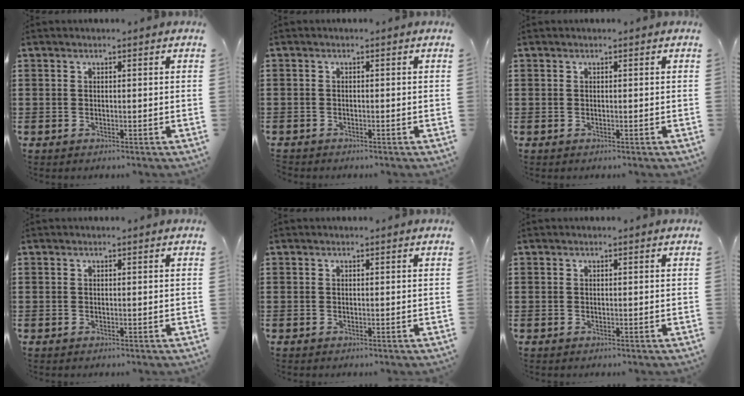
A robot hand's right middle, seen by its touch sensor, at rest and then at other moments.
{"total": 0.7, "force": [-0.7, 0.1, 0.0], "torque": [-0.001, 0.000, -0.015]}
{"total": 0.0}
{"total": 0.0}
{"total": 0.0}
{"total": 0.0}